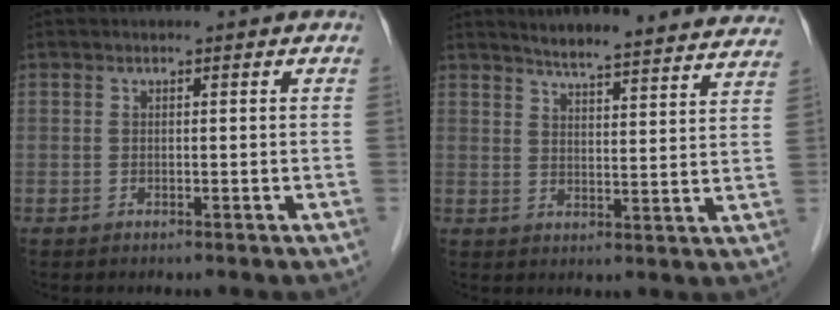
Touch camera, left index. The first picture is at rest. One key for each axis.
{"total": 19.8, "fx": 18.5, "fy": 1.5, "fz": 7.0, "tx": -0.095, "ty": -0.026, "tz": 0.220}